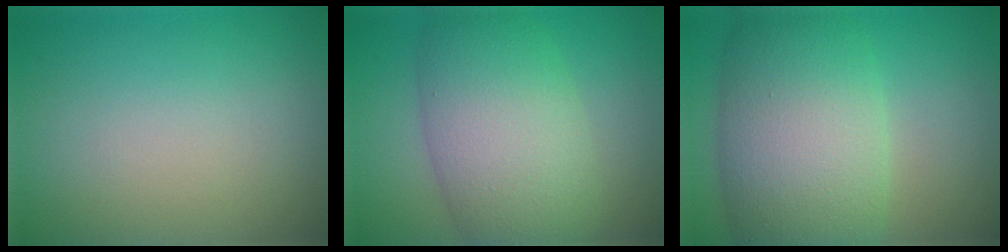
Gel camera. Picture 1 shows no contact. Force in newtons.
{"total": 9.0, "press": 9.0, "slide": 0.6}
{"total": 11.2, "press": 11.2, "slide": 0.2}